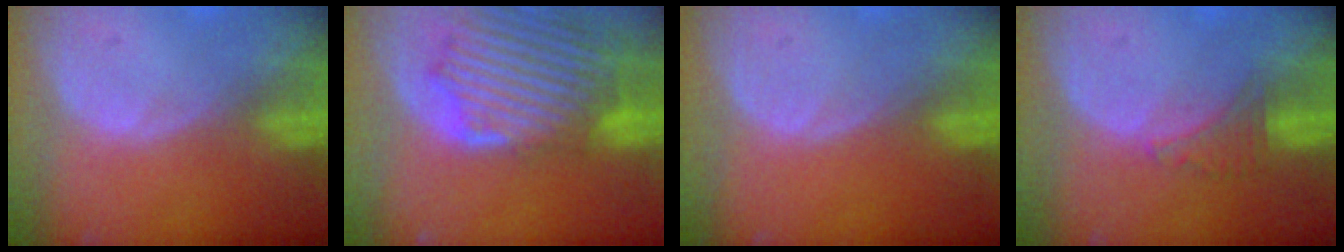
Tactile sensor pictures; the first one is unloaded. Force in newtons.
{"total": 13.4, "press": 11.6, "slide": 6.6}
{"total": 0.0}
{"total": 2.7, "press": 2.6, "slide": 0.7}